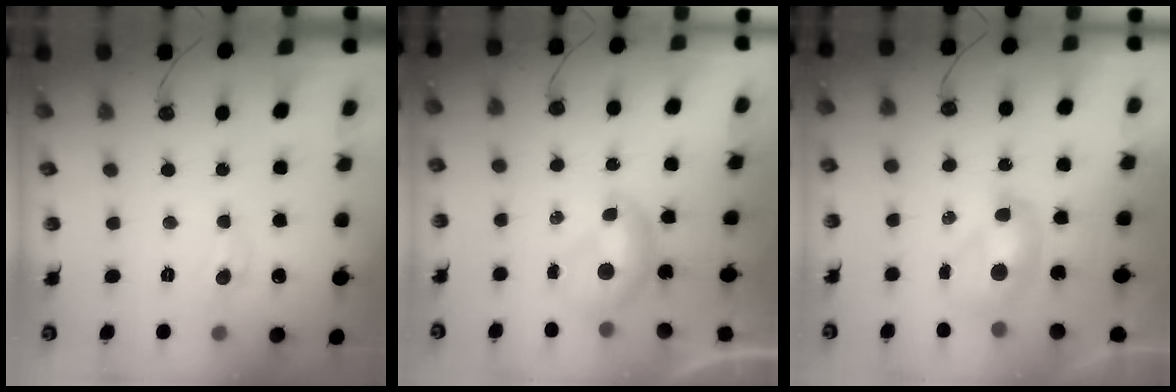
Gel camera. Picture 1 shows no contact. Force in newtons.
{"total": 0.0}
{"total": 2.1, "press": 2.1, "slide": 0.2}